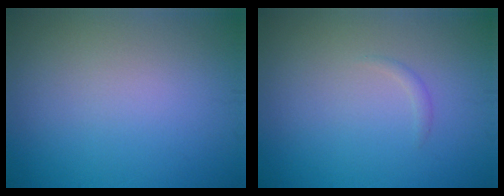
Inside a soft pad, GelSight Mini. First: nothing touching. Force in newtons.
{"total": 0.7, "press": 0.7, "slide": 0.1}